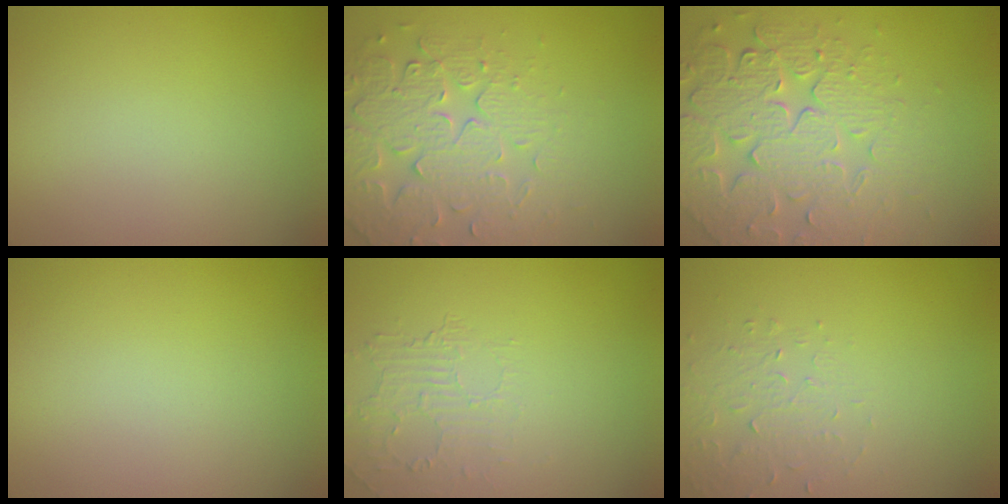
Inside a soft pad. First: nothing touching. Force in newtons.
{"total": 4.7, "press": 4.6, "slide": 1.0}
{"total": 7.8, "press": 5.7, "slide": 5.4}
{"total": 0.0}
{"total": 2.0, "press": 0.6, "slide": 1.9}
{"total": 1.6, "press": 0.9, "slide": 1.3}